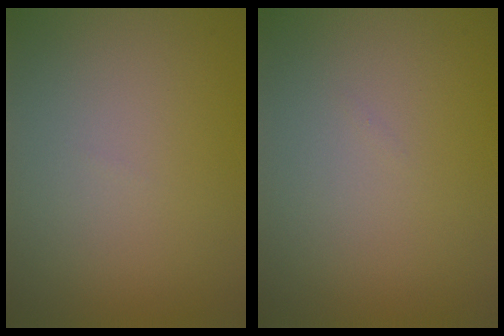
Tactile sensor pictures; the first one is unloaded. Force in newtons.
{"total": 0.0}